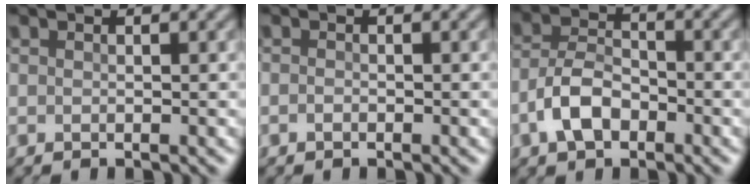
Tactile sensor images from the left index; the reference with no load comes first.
{"total": 0.5, "force": [-0.3, 0.3, 0.3], "torque": [-0.006, -0.002, -0.007]}
{"total": 4.5, "force": [-2.2, 2.7, 2.9], "torque": [-0.057, 0.006, -0.050]}